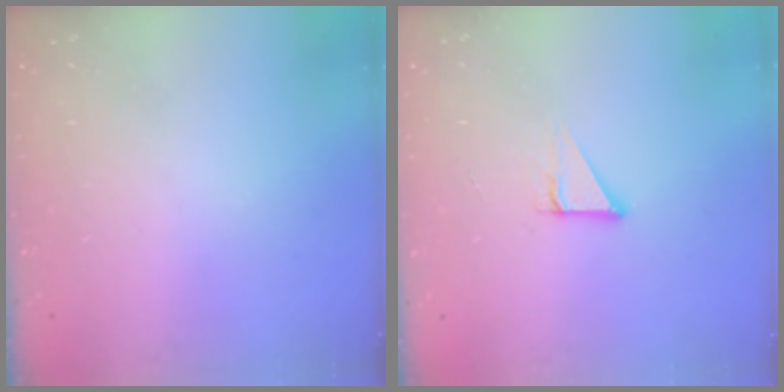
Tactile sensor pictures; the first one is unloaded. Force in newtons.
{"total": 2.9, "press": 2.9, "slide": 0.2}